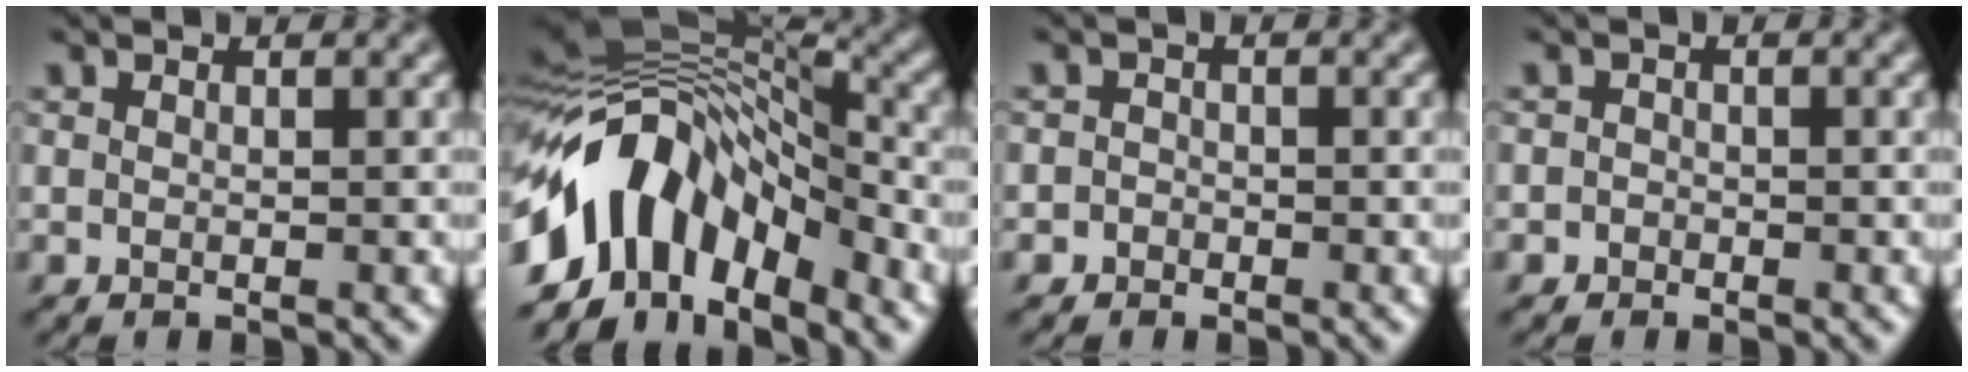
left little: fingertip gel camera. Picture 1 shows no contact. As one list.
[{"total": 12.4, "force": [-5.3, 7.3, 8.5], "torque": [-0.146, 0.025, -0.101]}, {"total": 1.5, "force": [-0.6, 1.4, 0.0], "torque": [0.021, 0.009, -0.024]}, {"total": 1.2, "force": [-0.4, 1.1, 0.0], "torque": [0.016, 0.003, -0.017]}]